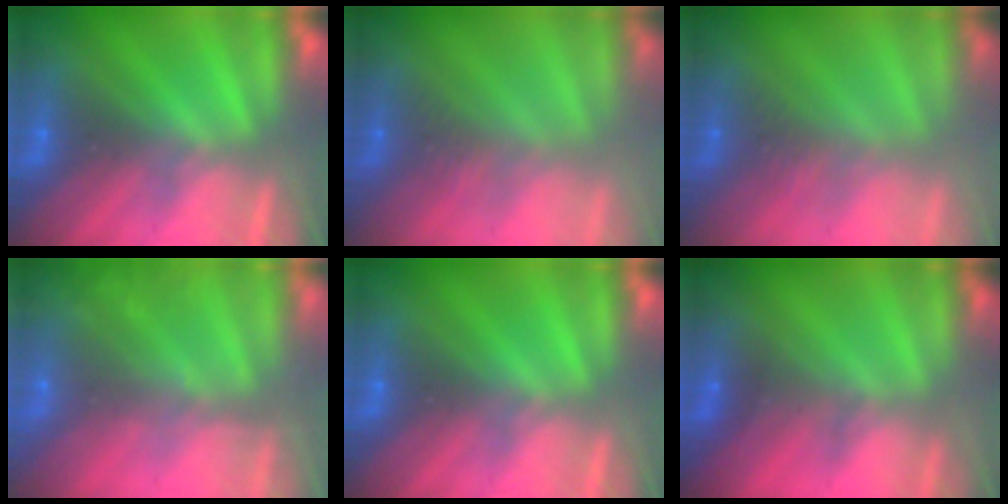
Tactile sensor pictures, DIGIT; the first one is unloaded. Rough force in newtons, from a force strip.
{"total": 2.9}
{"total": 2.9}
{"total": 6.4}
{"total": 0.0}
{"total": 1.7}